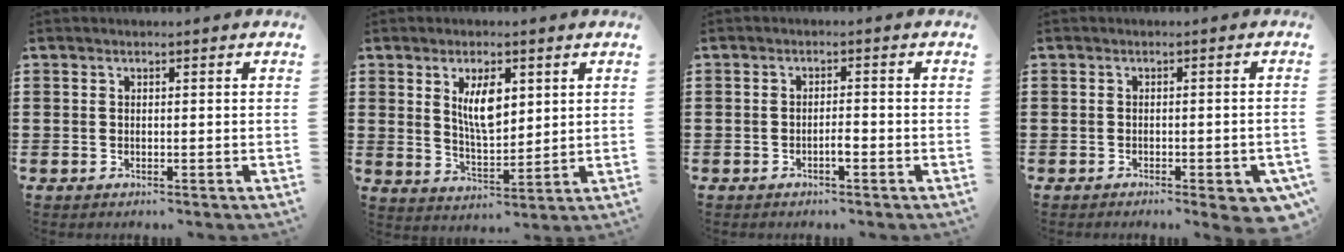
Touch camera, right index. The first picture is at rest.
{"total": 6.6, "force": [2.4, 2.6, 5.6], "torque": [-0.102, -0.001, 0.038]}
{"total": 2.0, "force": [-1.0, 0.4, 1.6], "torque": [-0.032, 0.001, -0.018]}
{"total": 2.3, "force": [-1.4, 0.3, 1.7], "torque": [-0.029, 0.000, -0.025]}